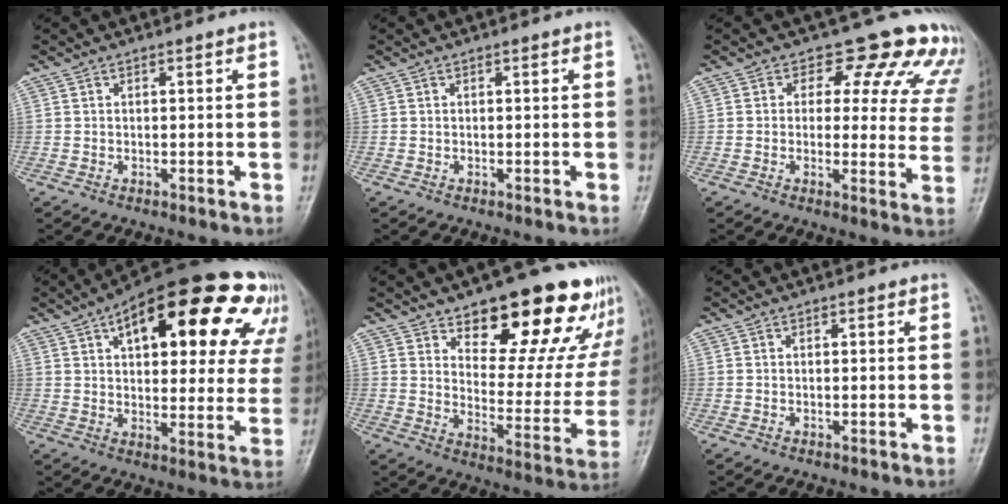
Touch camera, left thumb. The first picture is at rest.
{"total": 0.0}
{"total": 13.6, "force": [11.1, 6.3, 4.7], "torque": [0.007, -0.060, 0.097]}
{"total": 27.9, "force": [12.6, 12.4, 21.6], "torque": [-0.262, 0.015, 0.170]}
{"total": 22.1, "force": [15.4, 9.5, 12.7], "torque": [-0.108, -0.089, 0.211]}
{"total": 0.0}